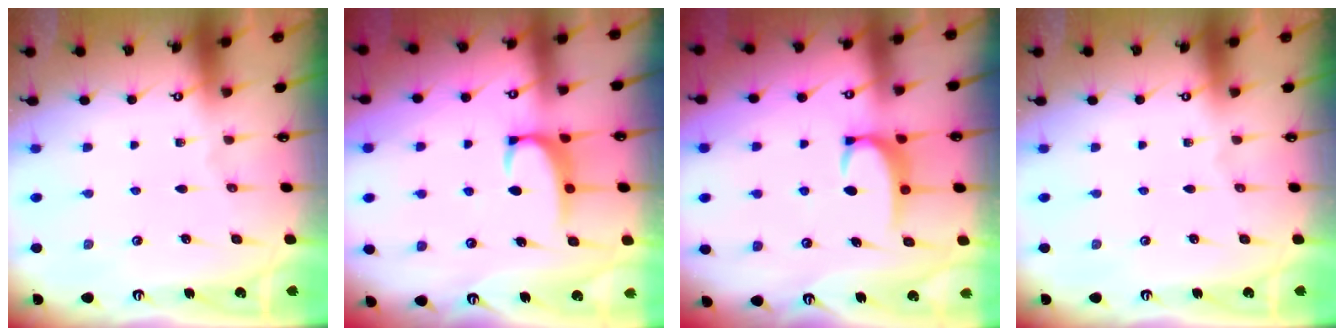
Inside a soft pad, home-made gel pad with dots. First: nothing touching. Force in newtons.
{"total": 2.4, "press": 2.3, "slide": 0.6}
{"total": 3.4, "press": 3.3, "slide": 0.4}
{"total": 0.0}